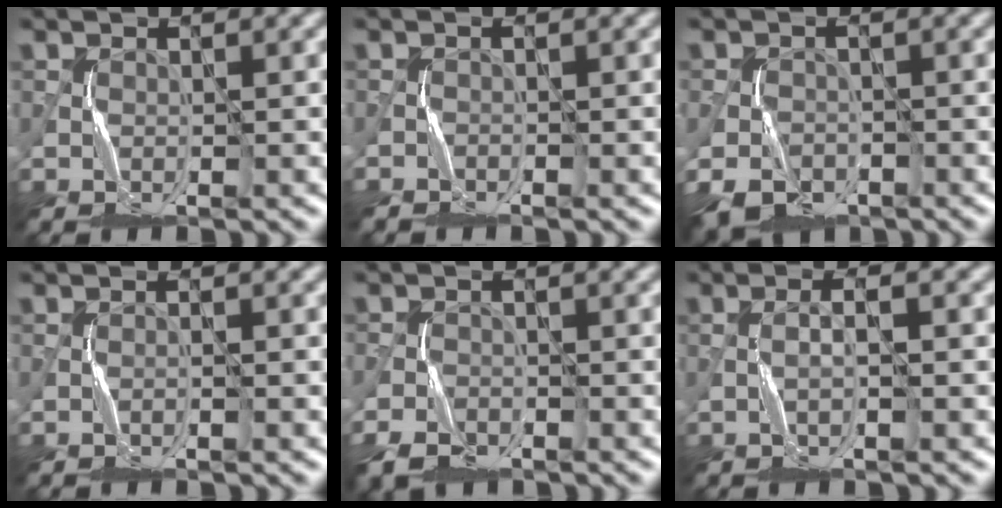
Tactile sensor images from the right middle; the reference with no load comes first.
{"total": 0.8, "force": [-0.7, -0.1, -0.3], "torque": [0.006, -0.002, -0.017]}
{"total": 3.6, "force": [-2.3, 2.3, 1.6], "torque": [-0.032, -0.011, -0.043]}
{"total": 0.5, "force": [-0.4, -0.3, 0.2], "torque": [-0.002, 0.000, -0.008]}
{"total": 2.7, "force": [-2.1, 1.3, 1.1], "torque": [-0.021, -0.007, -0.046]}
{"total": 1.3, "force": [-0.2, -0.2, 1.3], "torque": [-0.022, 0.005, -0.005]}